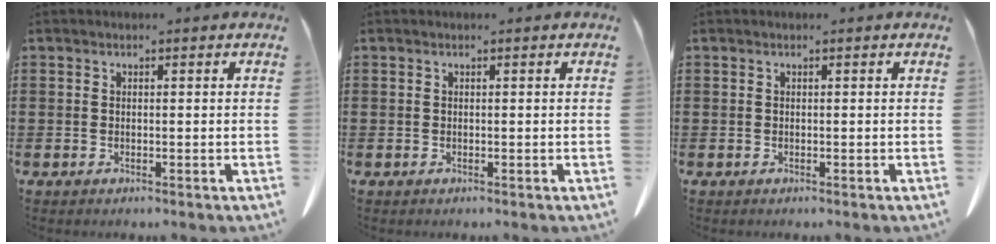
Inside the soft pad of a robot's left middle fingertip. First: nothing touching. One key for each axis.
{"total": 0.0}
{"total": 0.0}